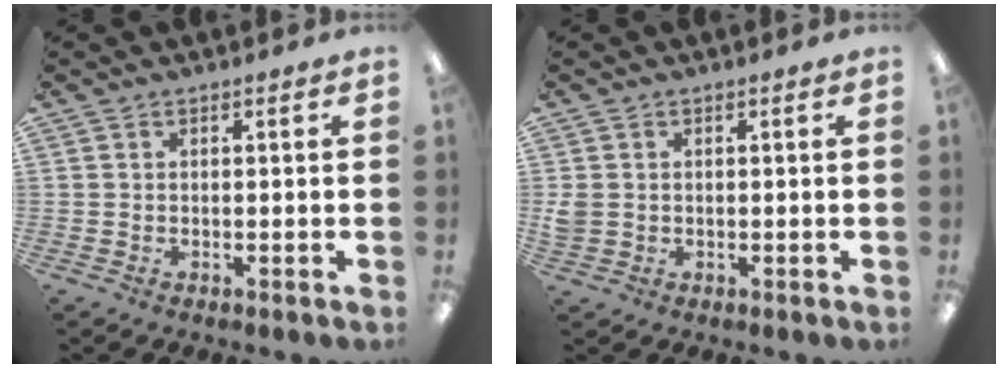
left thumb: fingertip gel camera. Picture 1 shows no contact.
{"total": 2.5, "force": [0.2, 2.2, 1.0], "torque": [-0.019, 0.003, 0.004]}